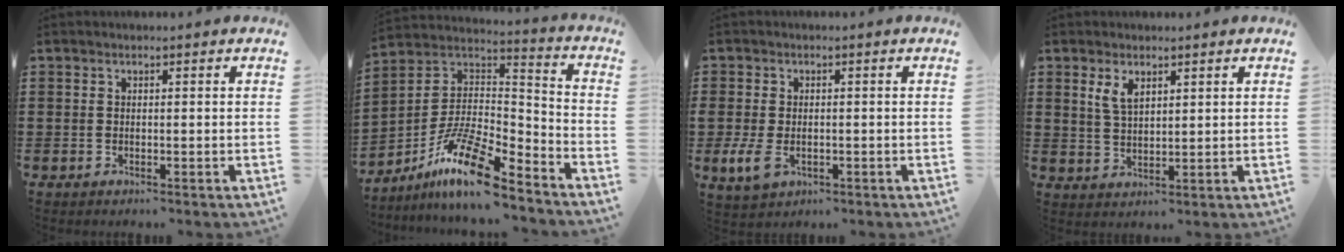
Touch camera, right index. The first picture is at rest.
{"total": 12.6, "force": [-9.0, 2.7, 8.4], "torque": [-0.169, 0.014, -0.177]}
{"total": 3.9, "force": [-1.1, 2.3, 3.0], "torque": [-0.084, -0.006, -0.027]}
{"total": 3.4, "force": [1.9, 1.7, 2.3], "torque": [-0.052, 0.005, 0.034]}